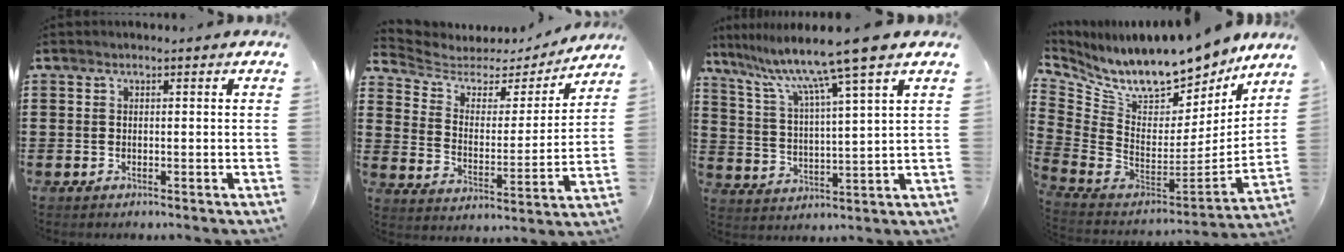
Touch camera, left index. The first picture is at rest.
{"total": 4.3, "force": [3.4, 2.4, 1.0], "torque": [-0.049, -0.020, 0.051]}
{"total": 10.2, "force": [7.8, -1.1, 6.5], "torque": [-0.154, -0.045, 0.121]}
{"total": 11.2, "force": [9.9, 2.5, 4.8], "torque": [-0.118, -0.097, 0.169]}